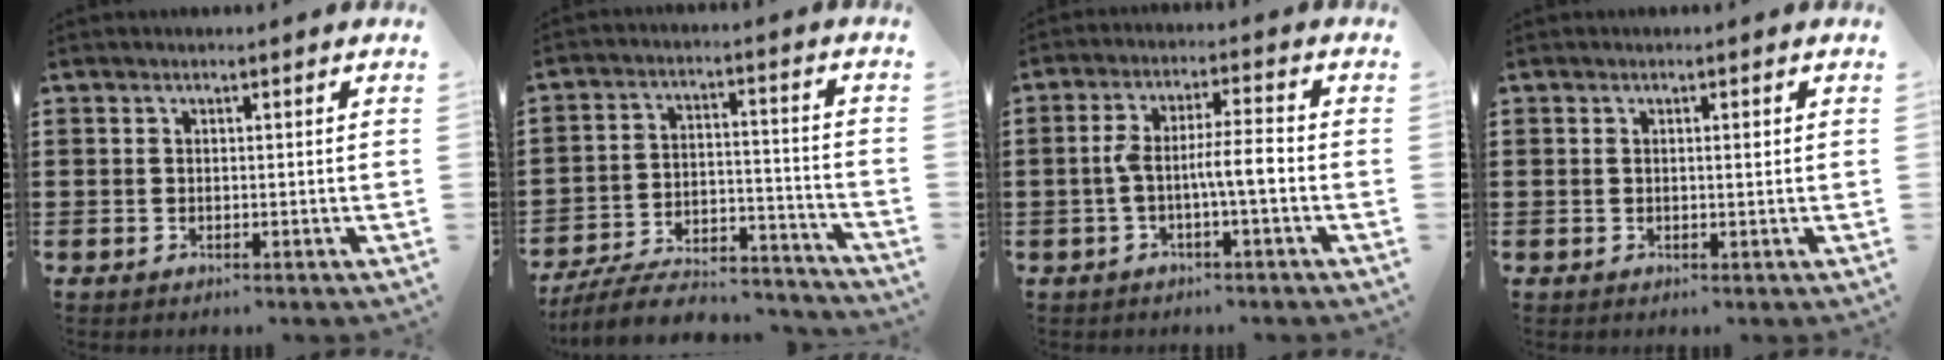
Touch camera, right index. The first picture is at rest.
{"total": 7.7, "force": [-7.0, 1.3, 2.9], "torque": [-0.058, 0.008, -0.137]}
{"total": 6.1, "force": [-1.2, 0.9, 6.0], "torque": [-0.114, 0.003, -0.029]}
{"total": 0.9, "force": [0.2, 0.2, 0.9], "torque": [-0.016, 0.001, 0.003]}